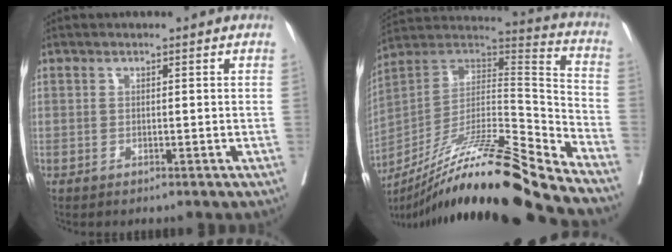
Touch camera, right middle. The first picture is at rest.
{"total": 25.2, "force": [-19.3, -0.1, 16.2], "torque": [-0.266, -0.002, -0.343]}